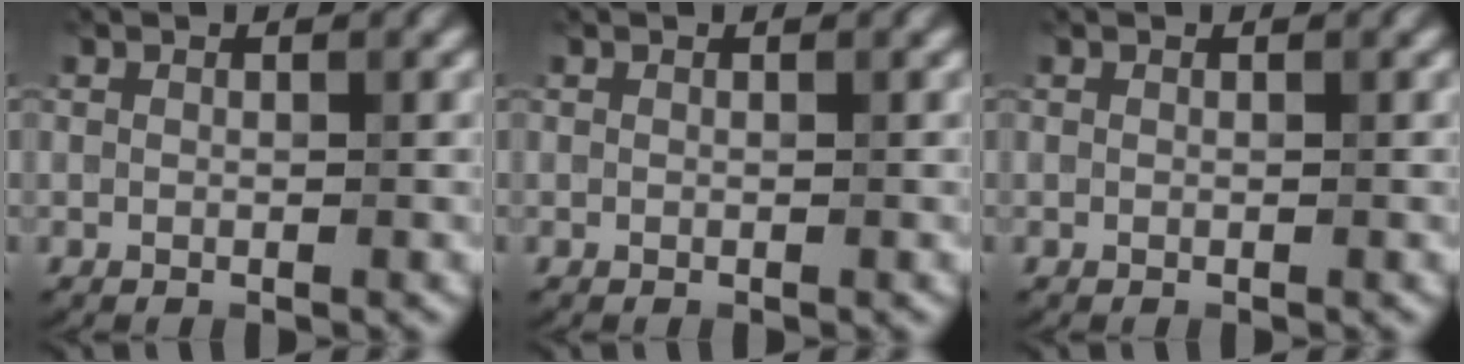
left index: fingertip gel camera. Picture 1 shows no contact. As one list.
[{"total": 0.0}, {"total": 0.0}]